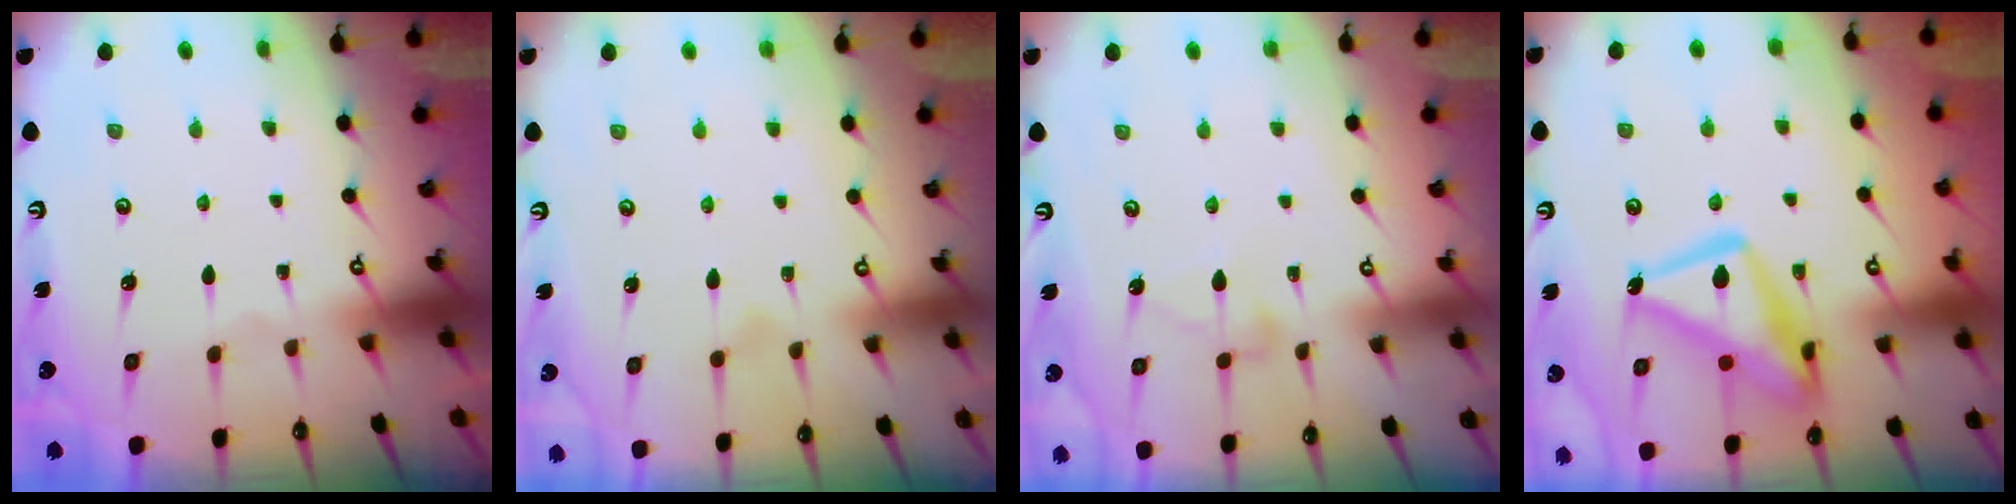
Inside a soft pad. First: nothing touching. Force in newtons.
{"total": 6.0, "press": 6.0, "slide": 0.3}
{"total": 3.5, "press": 3.5, "slide": 0.1}
{"total": 17.9, "press": 17.9, "slide": 1.5}